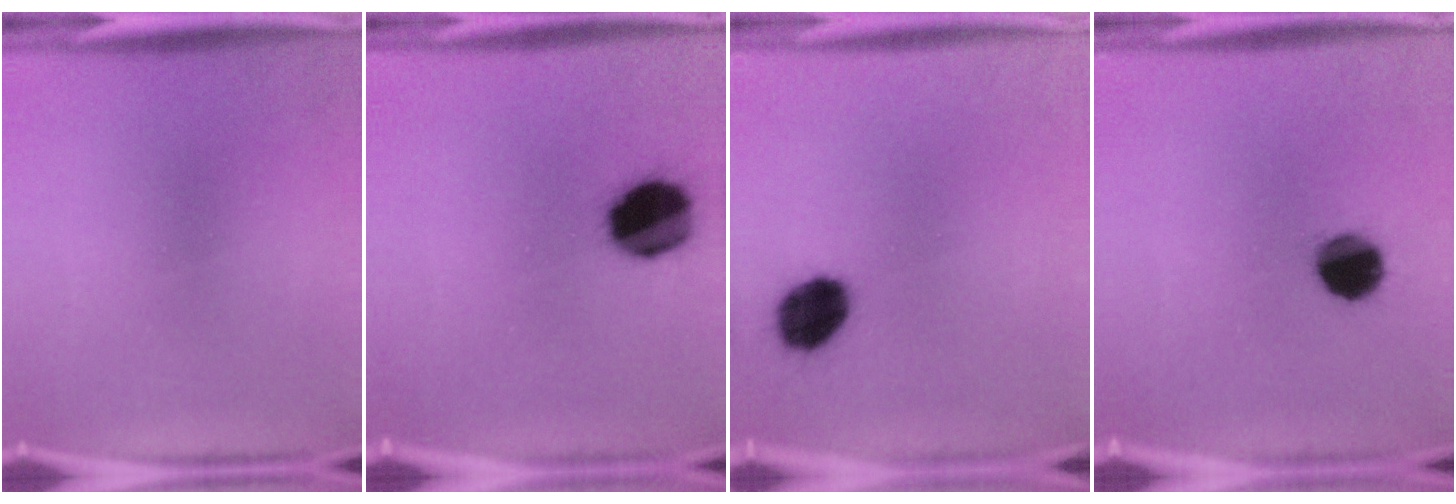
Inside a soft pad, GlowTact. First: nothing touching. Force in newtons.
{"total": 15.6}
{"total": 9.9}
{"total": 10.2}